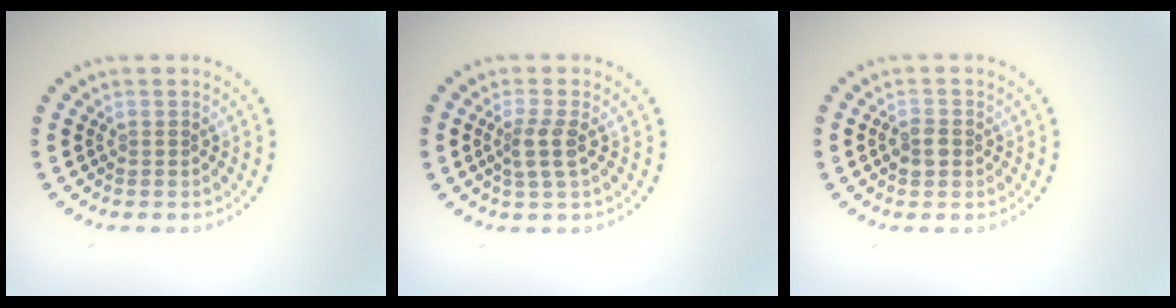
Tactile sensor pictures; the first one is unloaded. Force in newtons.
{"total": 2.1, "press": 1.8, "slide": 1.1}
{"total": 1.6, "press": 1.5, "slide": 0.3}